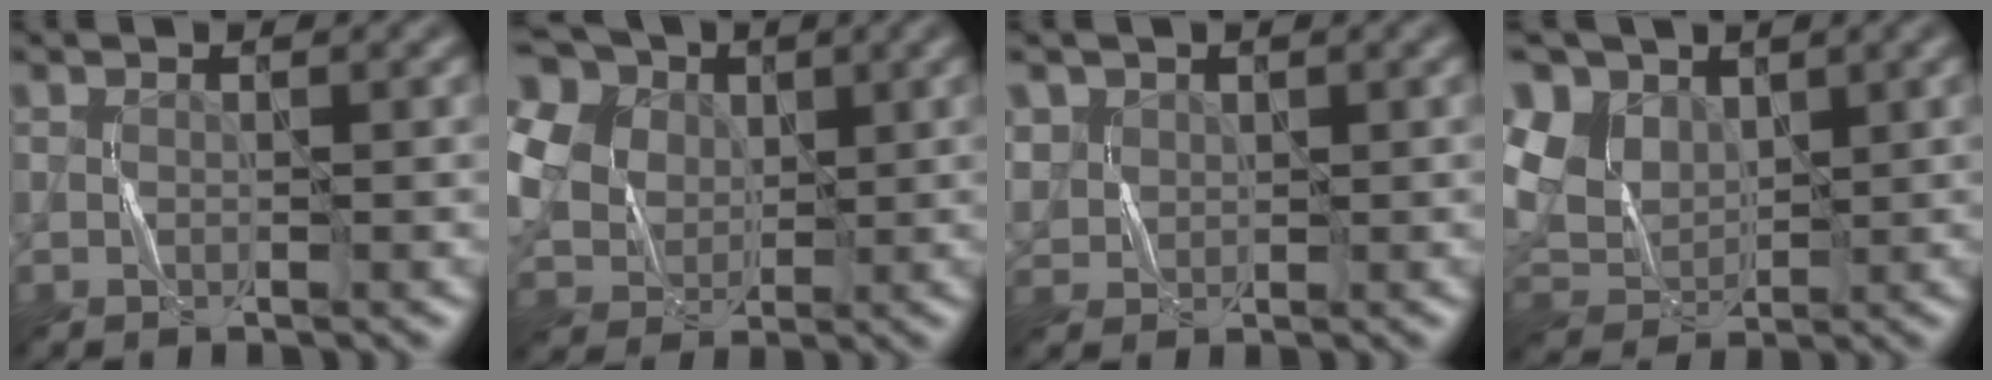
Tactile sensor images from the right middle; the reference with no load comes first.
{"total": 12.5, "force": [3.3, 10.2, 6.5], "torque": [-0.166, 0.025, 0.051]}
{"total": 2.1, "force": [0.9, 1.9, 0.4], "torque": [-0.018, -0.002, 0.025]}
{"total": 6.4, "force": [2.3, 5.1, 3.1], "torque": [-0.082, 0.004, 0.043]}